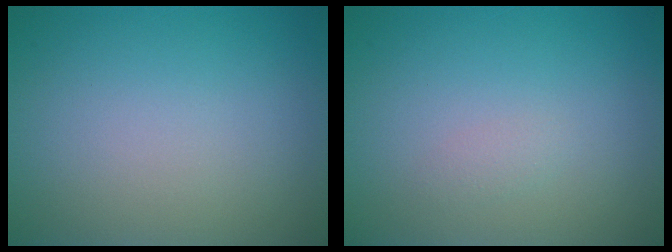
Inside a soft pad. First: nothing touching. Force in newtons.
{"total": 0.6, "press": 0.6, "slide": 0.0}